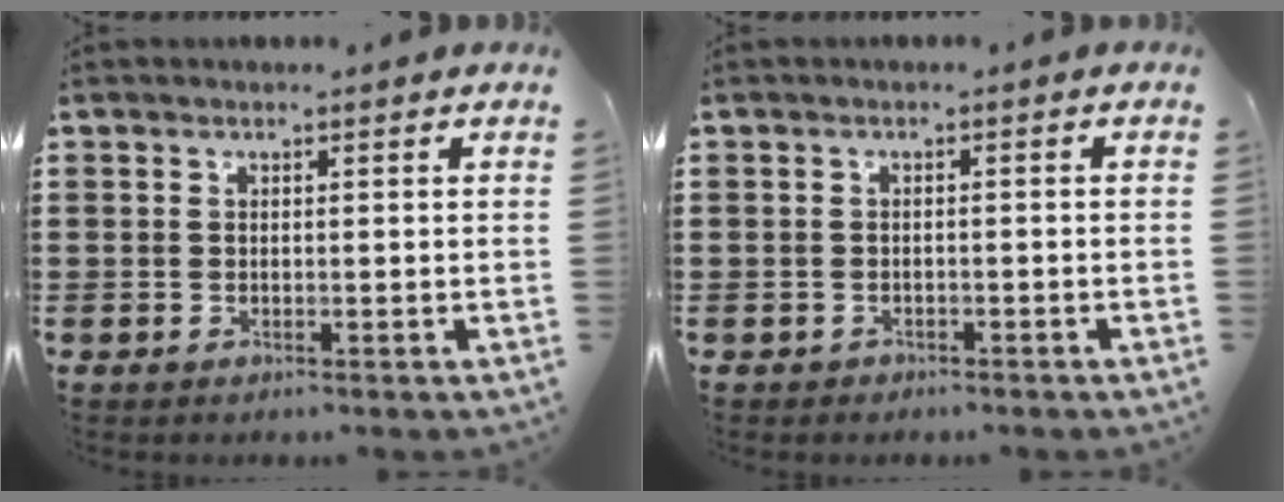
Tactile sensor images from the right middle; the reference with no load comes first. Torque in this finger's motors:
{"motor_torque": [0.16, 0.25, -0.06, -0.01]}